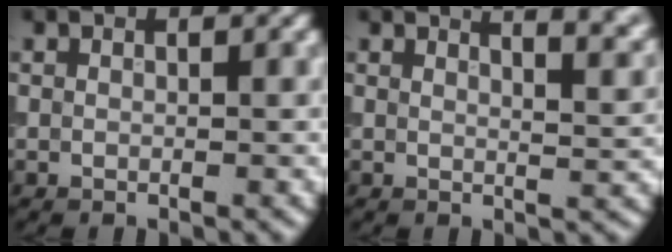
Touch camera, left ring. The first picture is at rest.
{"total": 8.0, "force": [5.4, 3.3, 4.9], "torque": [-0.009, 0.044, 0.031]}